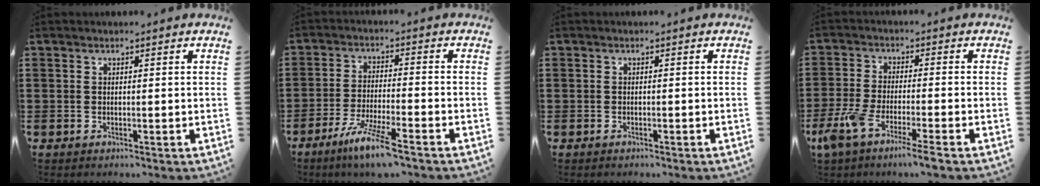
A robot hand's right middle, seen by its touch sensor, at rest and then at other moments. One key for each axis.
{"total": 7.2, "fx": -5.4, "fy": 0.3, "fz": 4.8, "tx": -0.099, "ty": -0.012, "tz": -0.099}
{"total": 0.6, "fx": -0.5, "fy": 0.4, "fz": 0.0, "tx": 0.001, "ty": 0.004, "tz": -0.012}
{"total": 5.8, "fx": -4.3, "fy": 0.1, "fz": 3.8, "tx": -0.097, "ty": -0.019, "tz": -0.086}